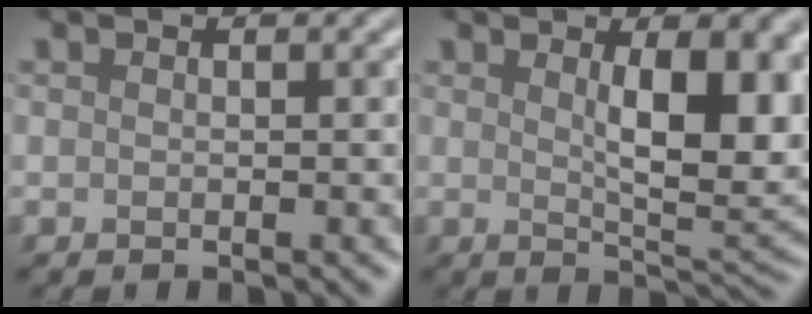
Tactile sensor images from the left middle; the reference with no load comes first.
{"total": 8.2, "force": [1.7, 2.5, 7.6], "torque": [-0.106, -0.001, 0.038]}